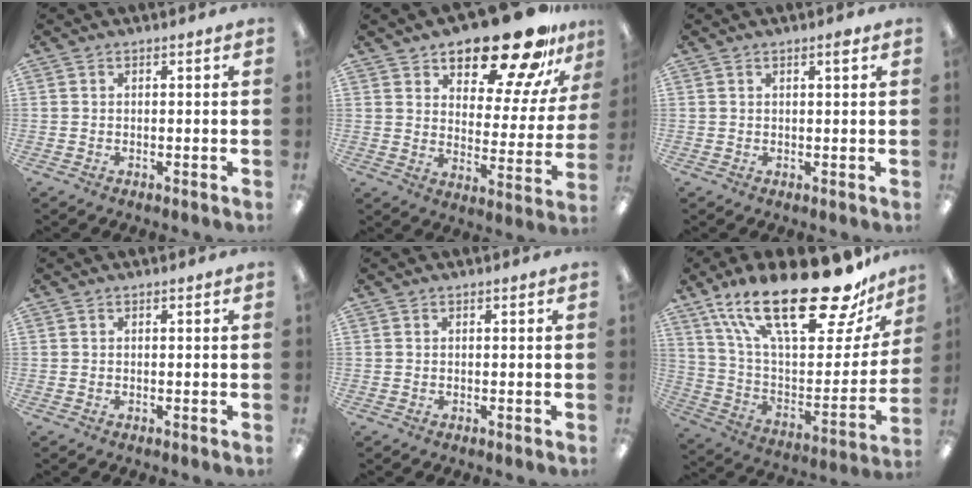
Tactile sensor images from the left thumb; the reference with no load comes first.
{"total": 20.3, "force": [16.6, 6.6, 9.6], "torque": [-0.137, -0.122, 0.279]}
{"total": 1.8, "force": [1.2, 0.2, 1.4], "torque": [-0.021, -0.001, 0.018]}
{"total": 0.0}
{"total": 0.0}
{"total": 29.4, "force": [19.5, 10.2, 19.5], "torque": [-0.325, -0.125, 0.330]}